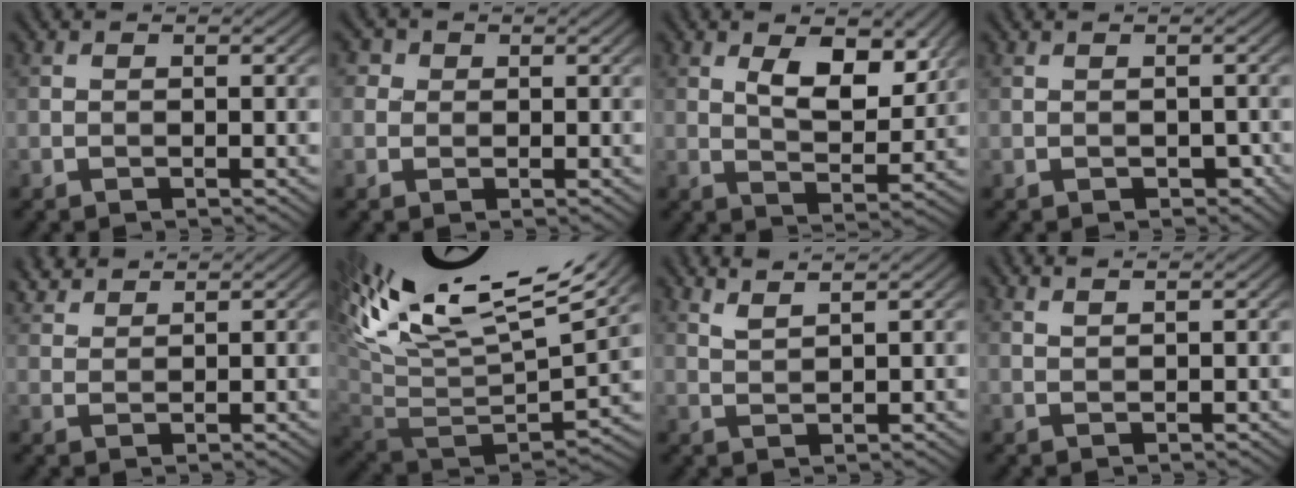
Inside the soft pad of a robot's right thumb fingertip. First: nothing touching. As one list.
[{"total": 2.3, "force": [0.9, 2.0, 0.7], "torque": [-0.024, 0.000, 0.008]}, {"total": 7.1, "force": [3.2, 3.3, 5.4], "torque": [-0.098, -0.011, 0.055]}, {"total": 0.8, "force": [-0.3, 0.5, 0.6], "torque": [-0.012, -0.004, -0.001]}, {"total": 3.5, "force": [3.2, 0.7, 1.2], "torque": [-0.036, 0.007, 0.067]}, {"total": 18.4, "force": [10.9, 6.4, 13.3], "torque": [-0.283, 0.034, 0.207]}, {"total": 3.1, "force": [2.5, 0.4, 1.7], "torque": [-0.026, 0.007, 0.044]}, {"total": 1.6, "force": [1.3, 0.1, 0.8], "torque": [-0.014, 0.005, 0.021]}]